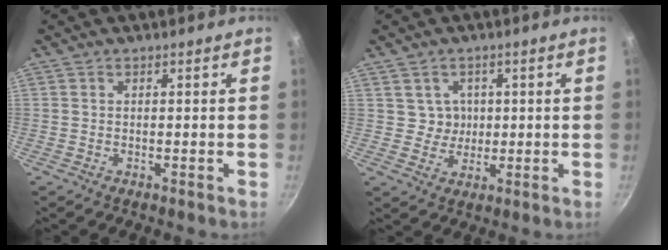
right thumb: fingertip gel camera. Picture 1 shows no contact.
{"total": 4.1, "force": [0.8, 3.9, 0.9], "torque": [0.009, 0.000, 0.014]}